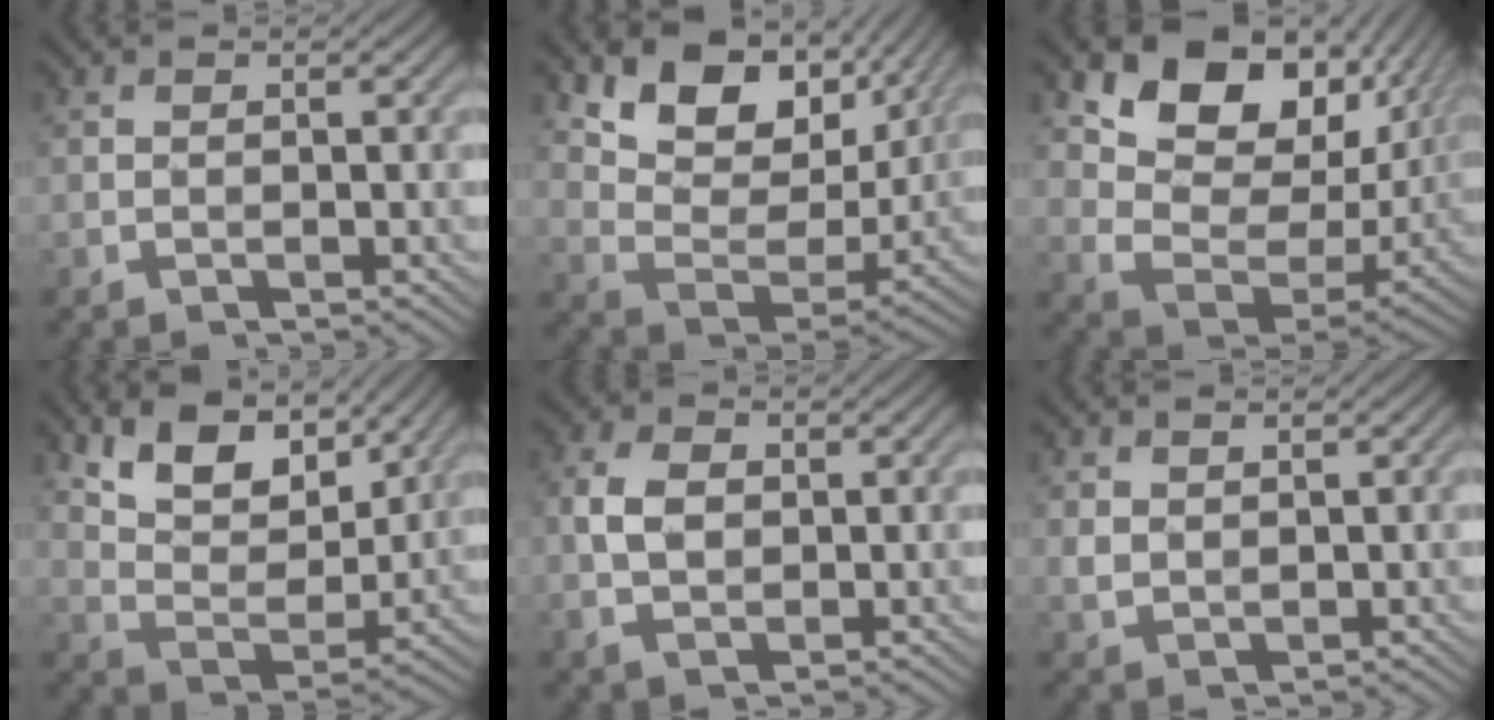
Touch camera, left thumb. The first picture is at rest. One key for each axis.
{"total": 13.7, "fx": 7.4, "fy": 8.1, "fz": 8.2, "tx": -0.159, "ty": -0.006, "tz": 0.134}
{"total": 14.5, "fx": 6.8, "fy": 9.1, "fz": 9.0, "tx": -0.155, "ty": -0.005, "tz": 0.131}
{"total": 10.9, "fx": 7.1, "fy": 5.6, "fz": 6.1, "tx": -0.137, "ty": 0.000, "tz": 0.123}
{"total": 4.3, "fx": 0.7, "fy": 2.9, "fz": 3.2, "tx": -0.080, "ty": 0.008, "tz": 0.011}
{"total": 2.1, "fx": 1.4, "fy": 1.3, "fz": 0.8, "tx": -0.028, "ty": -0.003, "tz": 0.034}